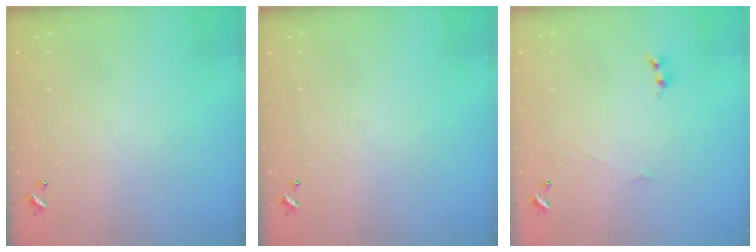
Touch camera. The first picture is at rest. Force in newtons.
{"total": 0.0}
{"total": 1.2, "press": 1.1, "slide": 0.4}